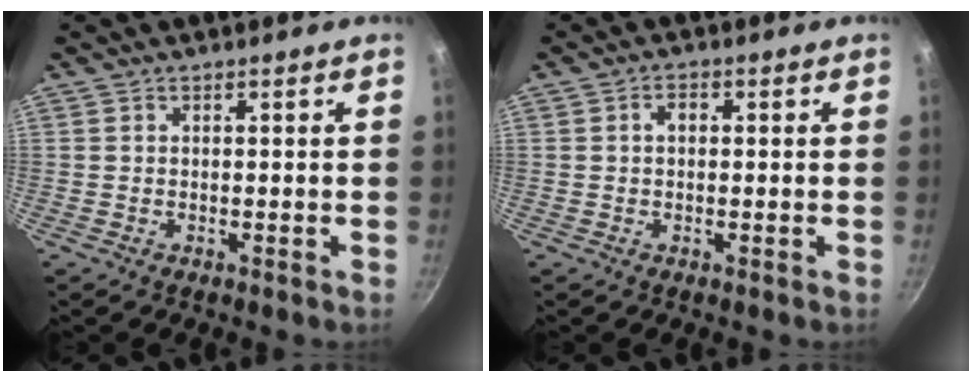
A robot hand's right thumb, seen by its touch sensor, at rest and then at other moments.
{"total": 2.0, "force": [0.2, 1.4, 1.4], "torque": [-0.015, 0.009, 0.000]}